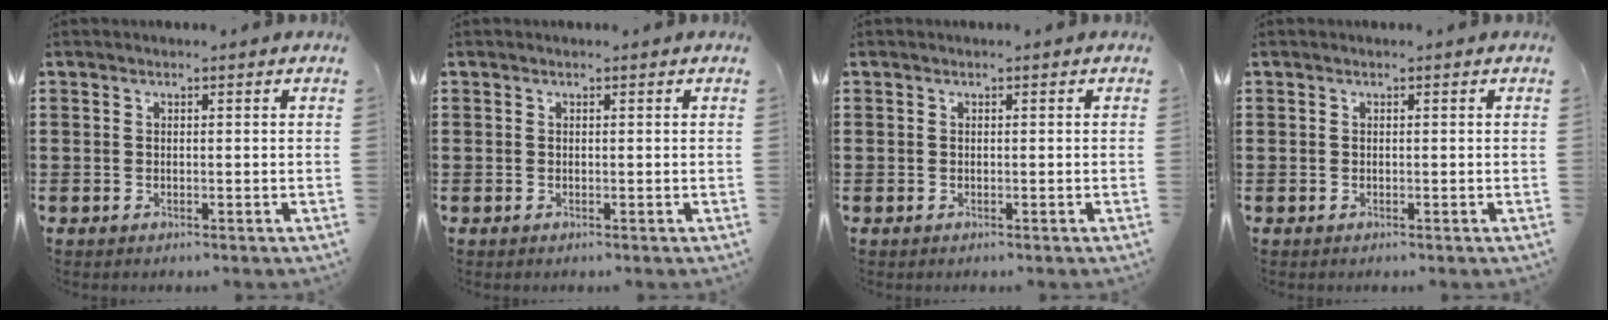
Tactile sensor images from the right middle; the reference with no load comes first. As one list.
[{"total": 0.0}, {"total": 0.0}, {"total": 0.0}]